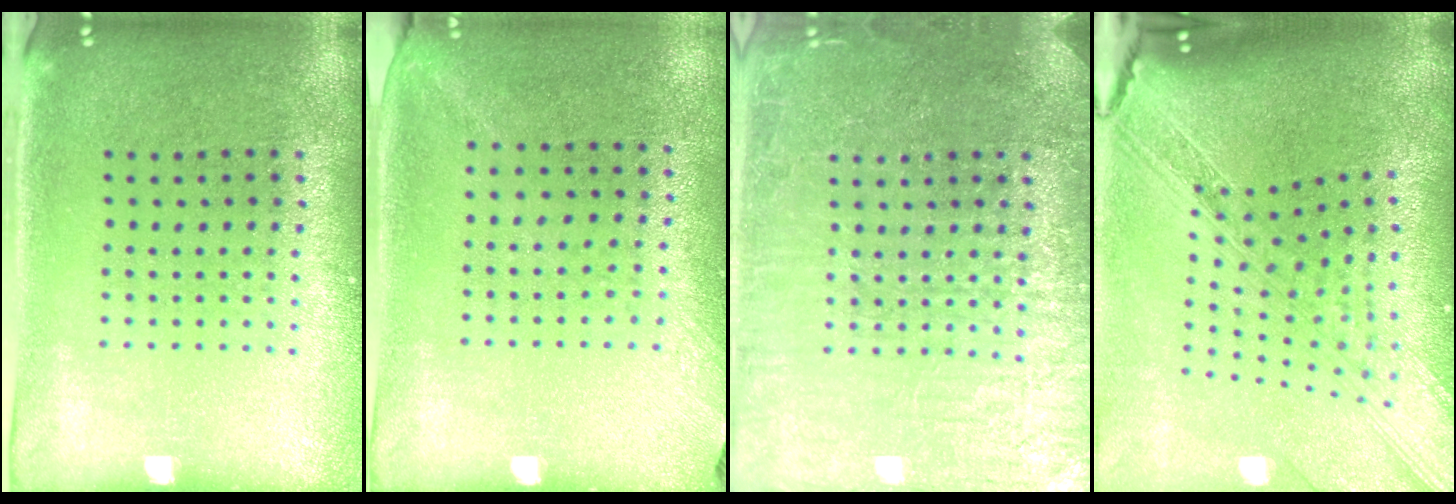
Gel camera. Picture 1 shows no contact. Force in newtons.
{"total": 1.3, "press": 1.0, "slide": 0.8}
{"total": 7.1, "press": 7.1, "slide": 1.1}
{"total": 4.0, "press": 2.9, "slide": 2.7}